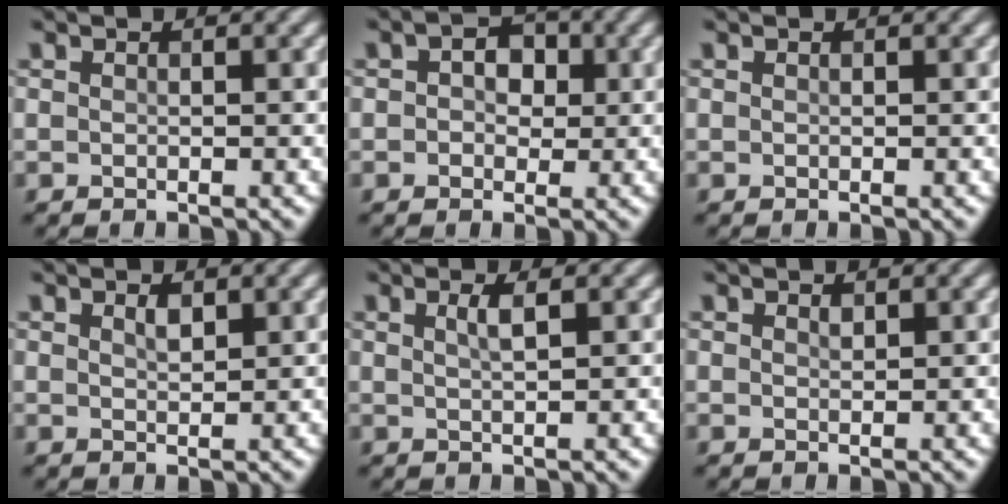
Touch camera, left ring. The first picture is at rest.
{"total": 3.2, "force": [0.6, 2.4, 2.0], "torque": [-0.022, 0.008, -0.005]}
{"total": 0.0}
{"total": 1.1, "force": [0.7, 0.4, 0.7], "torque": [-0.017, 0.000, 0.013]}
{"total": 1.7, "force": [0.7, 0.4, 1.4], "torque": [-0.023, 0.004, 0.009]}
{"total": 0.6, "force": [0.4, 0.3, 0.3], "torque": [-0.006, -0.002, 0.009]}